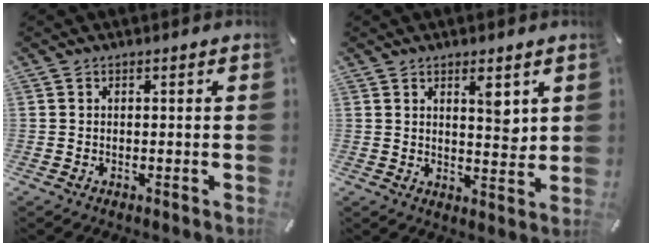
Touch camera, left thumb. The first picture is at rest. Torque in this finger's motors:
{"motor_torque": [0.84, 0.79, 0.49, -0.53, 0.15]}